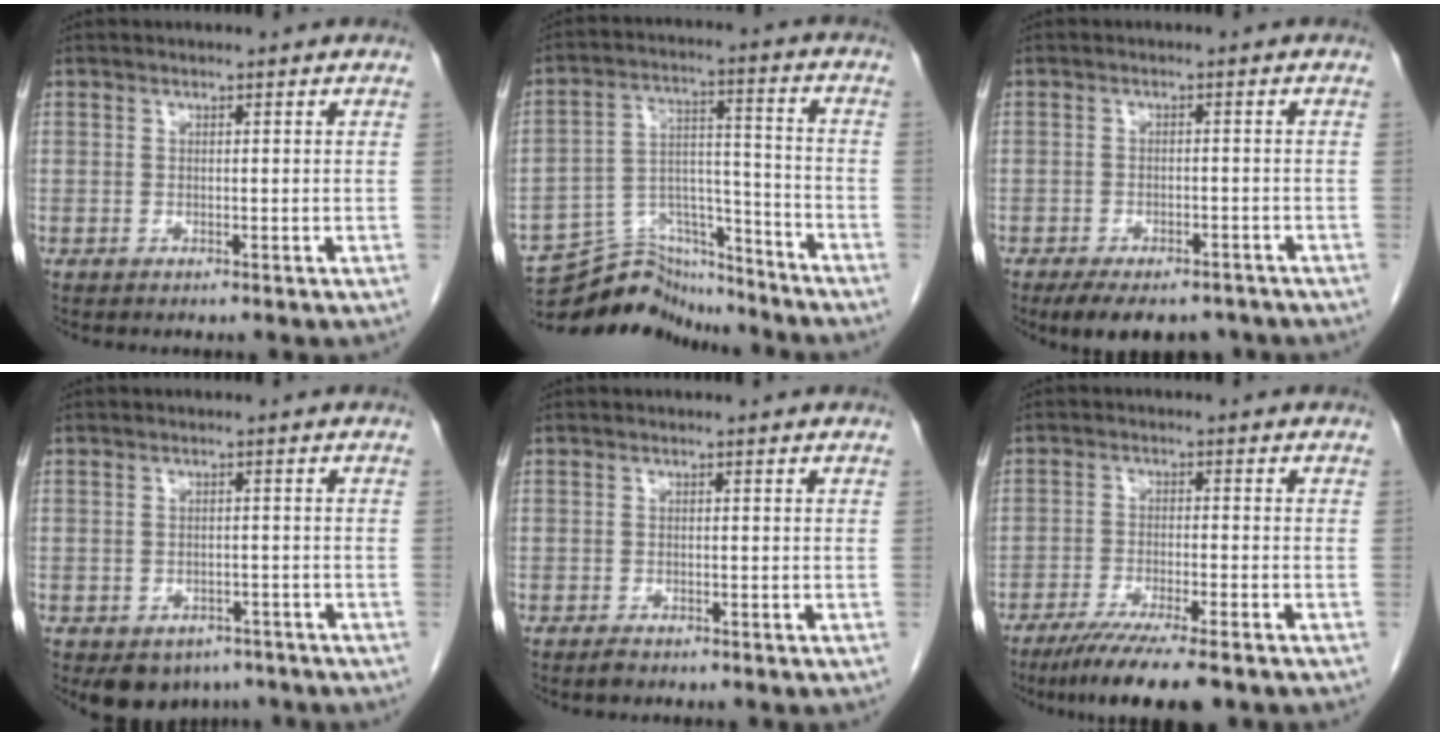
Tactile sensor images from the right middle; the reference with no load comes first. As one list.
[{"total": 12.1, "force": [-11.9, 2.4, -0.1], "torque": [0.002, 0.050, -0.200]}, {"total": 10.1, "force": [-7.9, 4.4, 4.4], "torque": [-0.063, -0.001, -0.108]}, {"total": 5.6, "force": [-3.9, 3.7, 1.5], "torque": [-0.013, 0.007, -0.049]}, {"total": 1.1, "force": [-0.9, 0.4, 0.4], "torque": [-0.012, -0.001, -0.013]}, {"total": 9.8, "force": [-7.5, 0.5, 6.2], "torque": [-0.094, -0.023, -0.119]}]